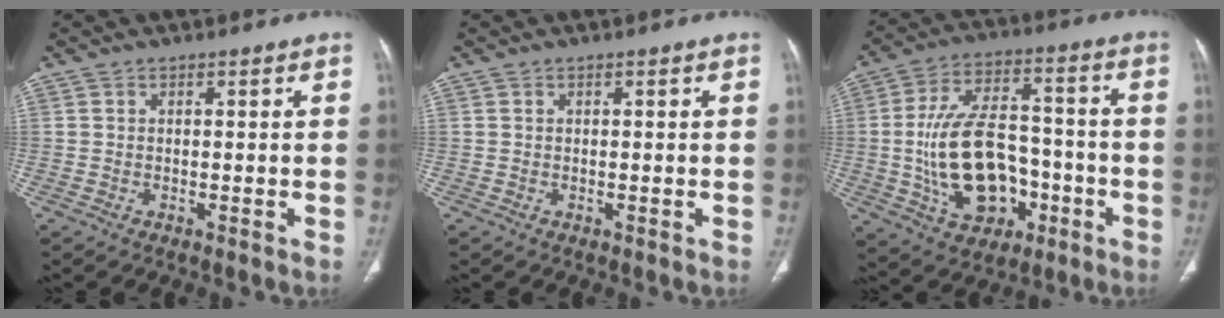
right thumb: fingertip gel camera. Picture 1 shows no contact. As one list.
[{"total": 0.0}, {"total": 18.7, "force": [-4.1, 11.9, 13.8], "torque": [-0.223, 0.036, -0.056]}]